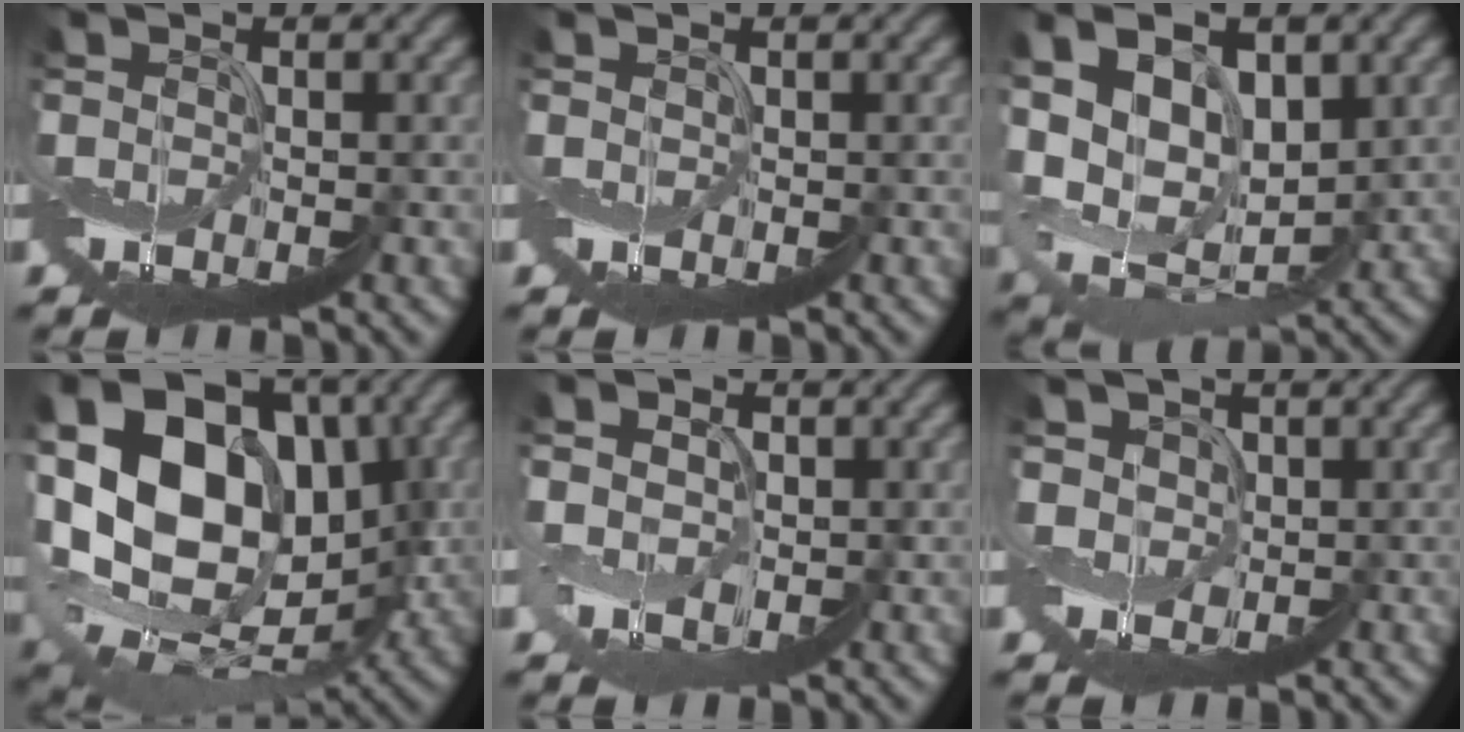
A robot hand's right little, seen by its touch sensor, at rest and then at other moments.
{"total": 0.7, "force": [0.6, 0.0, -0.1], "torque": [-0.004, 0.000, 0.011]}
{"total": 8.6, "force": [4.3, 4.8, 5.7], "torque": [-0.131, 0.012, 0.080]}
{"total": 9.9, "force": [2.8, 7.0, 6.4], "torque": [-0.130, 0.023, 0.046]}
{"total": 3.1, "force": [1.9, 2.1, 1.1], "torque": [-0.022, 0.009, 0.016]}
{"total": 2.9, "force": [2.5, 1.1, -0.9], "torque": [0.012, 0.019, 0.020]}